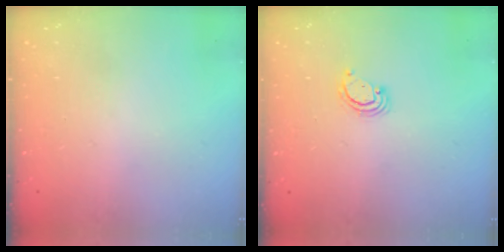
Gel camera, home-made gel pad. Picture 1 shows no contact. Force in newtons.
{"total": 2.6, "press": 2.6, "slide": 0.3}